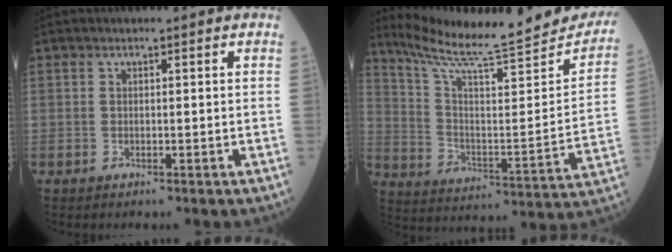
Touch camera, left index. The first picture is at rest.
{"total": 25.3, "force": [22.5, 1.8, 11.3], "torque": [-0.179, -0.064, 0.314]}